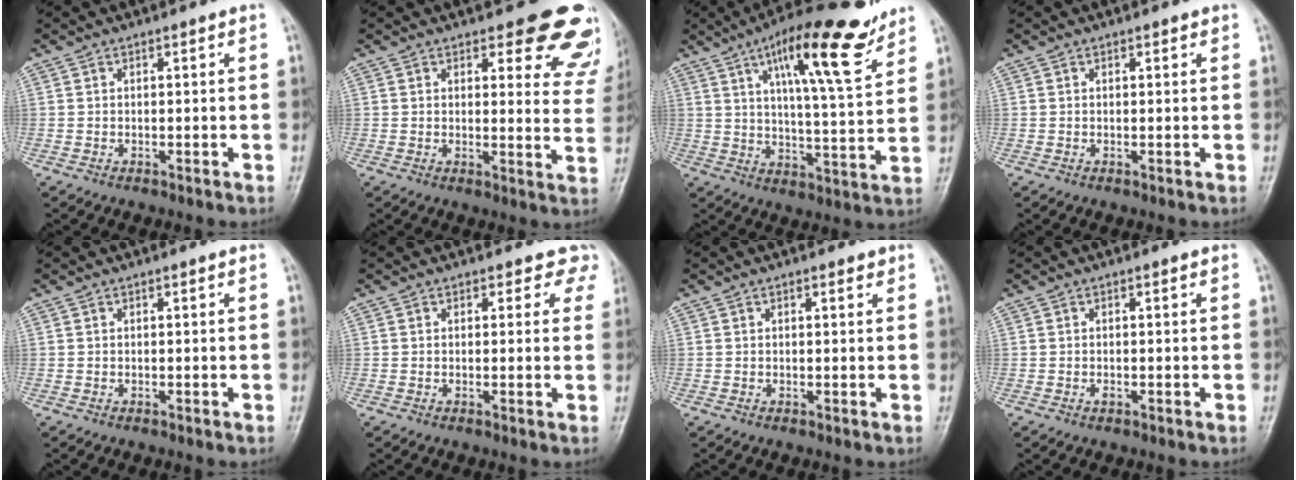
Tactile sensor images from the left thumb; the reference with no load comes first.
{"total": 14.2, "force": [11.1, 5.3, 7.0], "torque": [-0.020, -0.070, 0.103]}
{"total": 17.7, "force": [10.5, 4.2, 13.6], "torque": [-0.191, -0.046, 0.167]}
{"total": 0.5, "force": [0.4, 0.3, 0.2], "torque": [0.000, -0.002, 0.002]}
{"total": 0.0}
{"total": 3.7, "force": [2.9, 2.3, 0.2], "torque": [0.037, -0.011, 0.008]}
{"total": 1.0, "force": [0.6, 0.5, 0.6], "torque": [-0.004, -0.002, 0.007]}
{"total": 0.5, "force": [-0.2, 0.3, 0.3], "torque": [-0.005, 0.000, -0.005]}